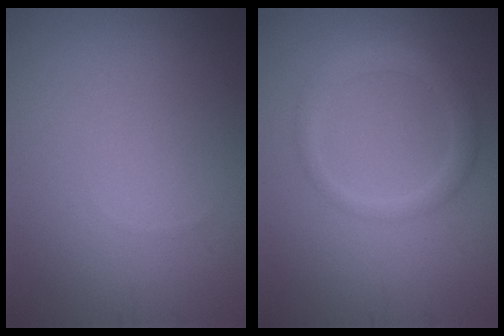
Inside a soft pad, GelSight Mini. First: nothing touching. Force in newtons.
{"total": 2.6, "press": 2.6, "slide": 0.0}